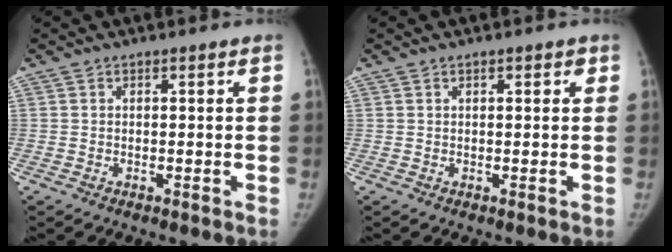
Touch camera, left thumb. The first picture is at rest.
{"total": 1.4, "force": [0.6, 0.7, 1.1], "torque": [-0.009, 0.002, 0.006]}